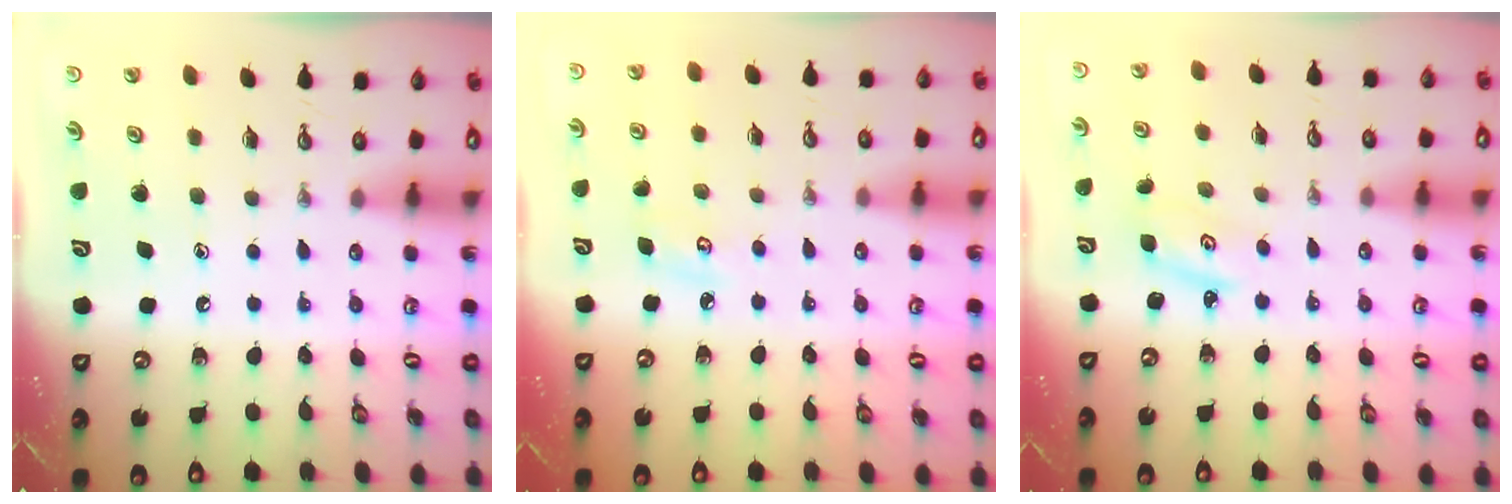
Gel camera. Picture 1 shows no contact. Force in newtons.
{"total": 5.1, "press": 5.1, "slide": 0.3}
{"total": 2.9, "press": 2.9, "slide": 0.4}